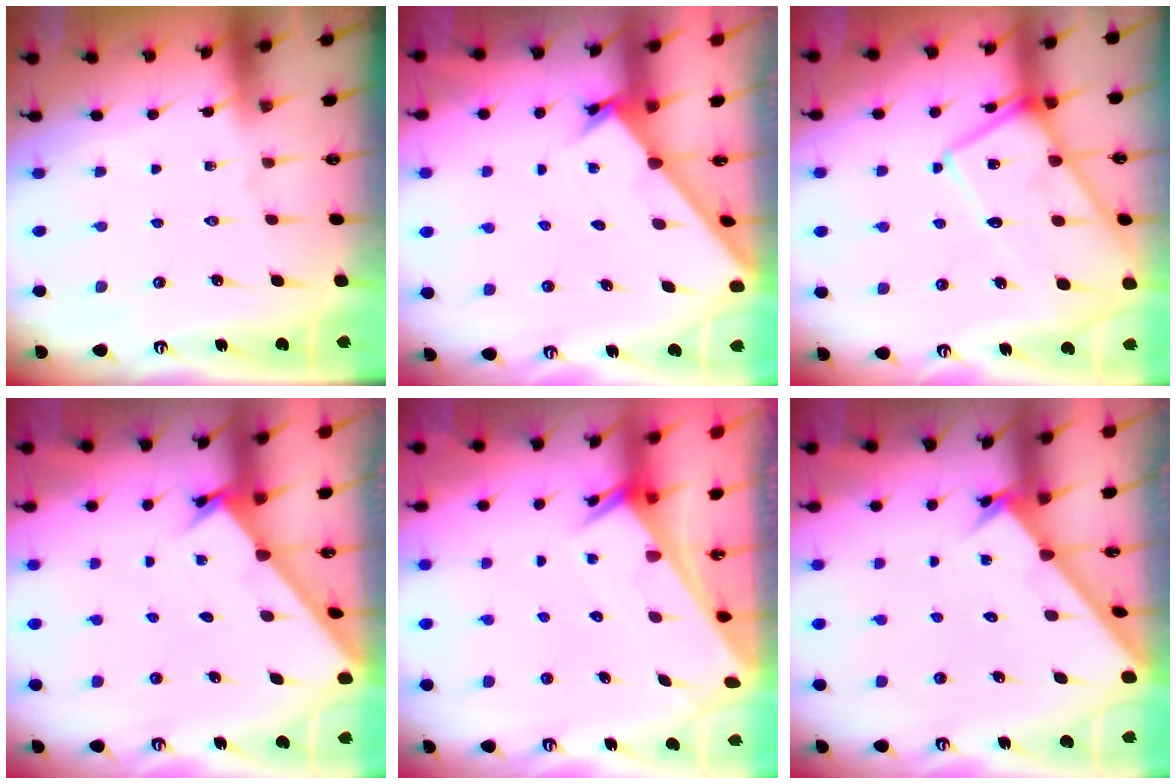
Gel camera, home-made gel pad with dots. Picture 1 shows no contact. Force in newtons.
{"total": 1.6, "press": 1.6, "slide": 0.1}
{"total": 14.7, "press": 14.7, "slide": 1.3}
{"total": 1.7, "press": 1.7, "slide": 0.2}
{"total": 2.7, "press": 2.7, "slide": 0.1}
{"total": 2.2, "press": 2.2, "slide": 0.2}